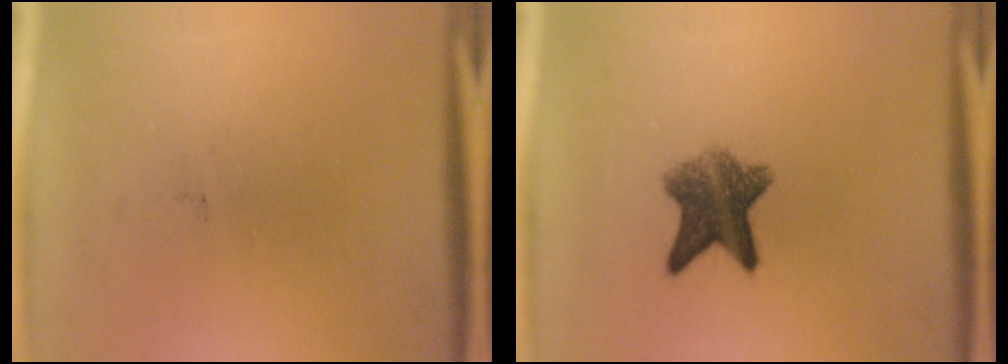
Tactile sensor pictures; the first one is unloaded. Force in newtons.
{"total": 7.5}